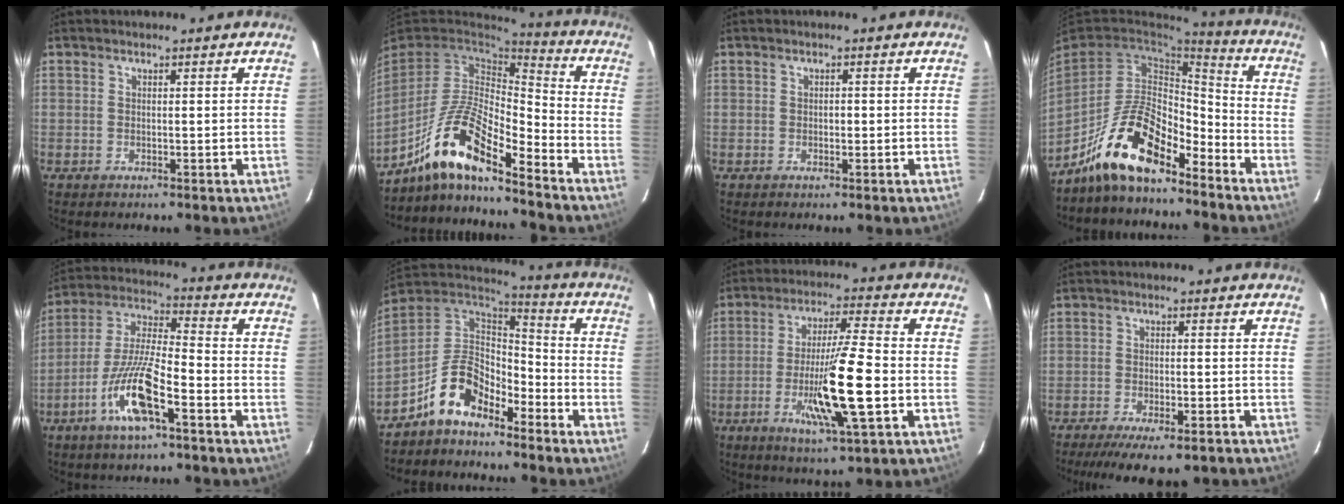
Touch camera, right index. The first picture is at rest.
{"total": 15.7, "force": [-11.2, 3.6, 10.4], "torque": [-0.205, 0.015, -0.207]}
{"total": 1.2, "force": [-0.2, 0.7, 0.9], "torque": [-0.018, 0.002, -0.003]}
{"total": 15.7, "force": [-11.5, 5.5, 9.2], "torque": [-0.180, 0.023, -0.210]}
{"total": 13.1, "force": [-6.3, 2.5, 11.2], "torque": [-0.233, -0.002, -0.120]}
{"total": 13.7, "force": [-9.1, 6.5, 7.8], "torque": [-0.152, 0.028, -0.171]}
{"total": 14.4, "force": [-3.7, 0.9, 13.9], "torque": [-0.253, -0.011, -0.065]}
{"total": 13.9, "force": [-11.1, 3.8, 7.5], "torque": [-0.125, -0.014, -0.159]}